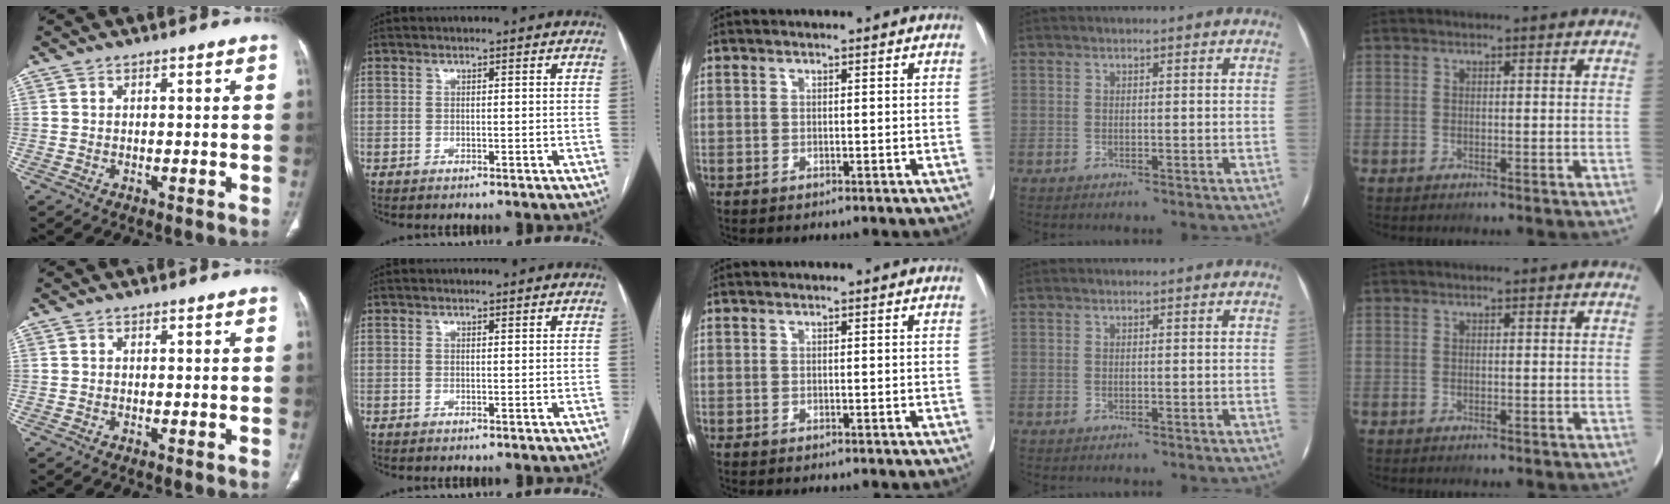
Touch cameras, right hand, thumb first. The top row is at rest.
{}